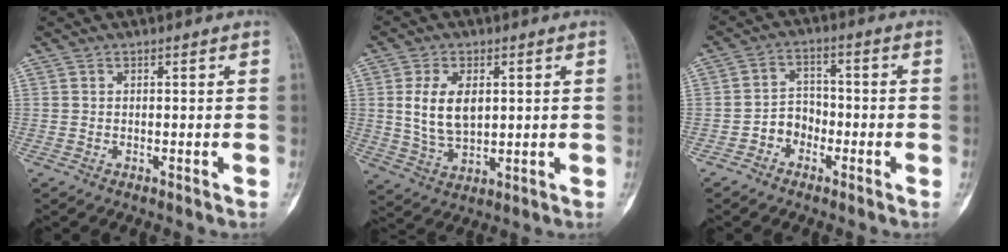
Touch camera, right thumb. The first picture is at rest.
{"total": 9.0, "force": [1.7, 5.3, 7.1], "torque": [-0.126, -0.011, 0.042]}
{"total": 4.9, "force": [-2.3, 3.9, 1.8], "torque": [-0.003, 0.027, -0.050]}